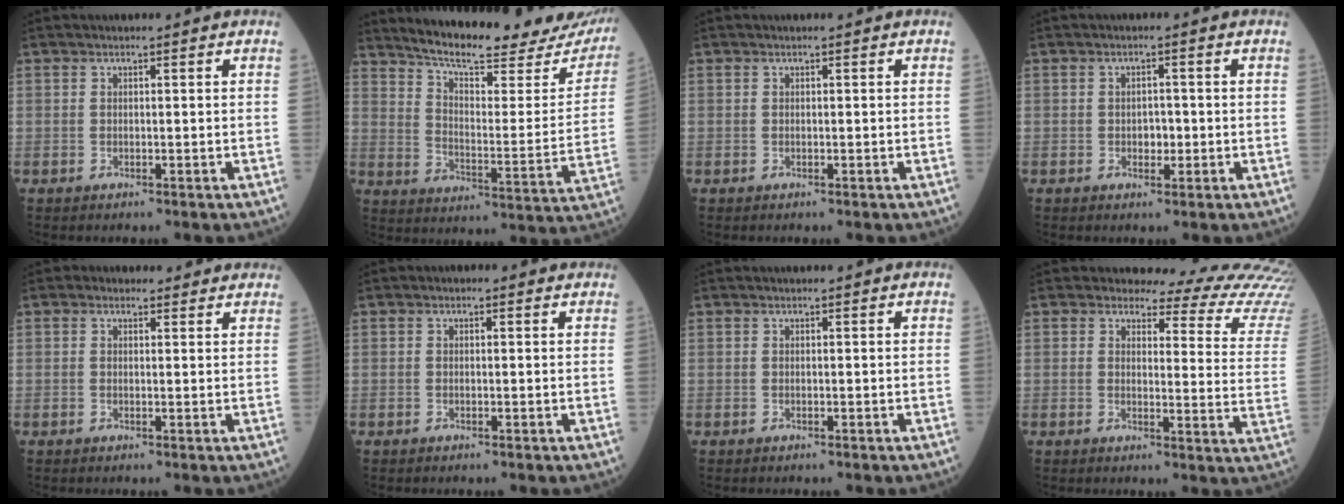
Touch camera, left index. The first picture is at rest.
{"total": 25.0, "force": [22.6, 3.4, 10.0], "torque": [-0.150, -0.068, 0.291]}
{"total": 0.0}
{"total": 2.0, "force": [-0.4, 1.3, 1.4], "torque": [-0.019, 0.004, -0.005]}
{"total": 2.4, "force": [1.9, 1.4, 0.5], "torque": [-0.005, 0.012, 0.017]}
{"total": 0.5, "force": [0.1, 0.4, 0.3], "torque": [-0.005, 0.003, -0.005]}
{"total": 0.0}
{"total": 16.7, "force": [16.3, 2.6, 2.9], "torque": [-0.009, -0.122, 0.142]}